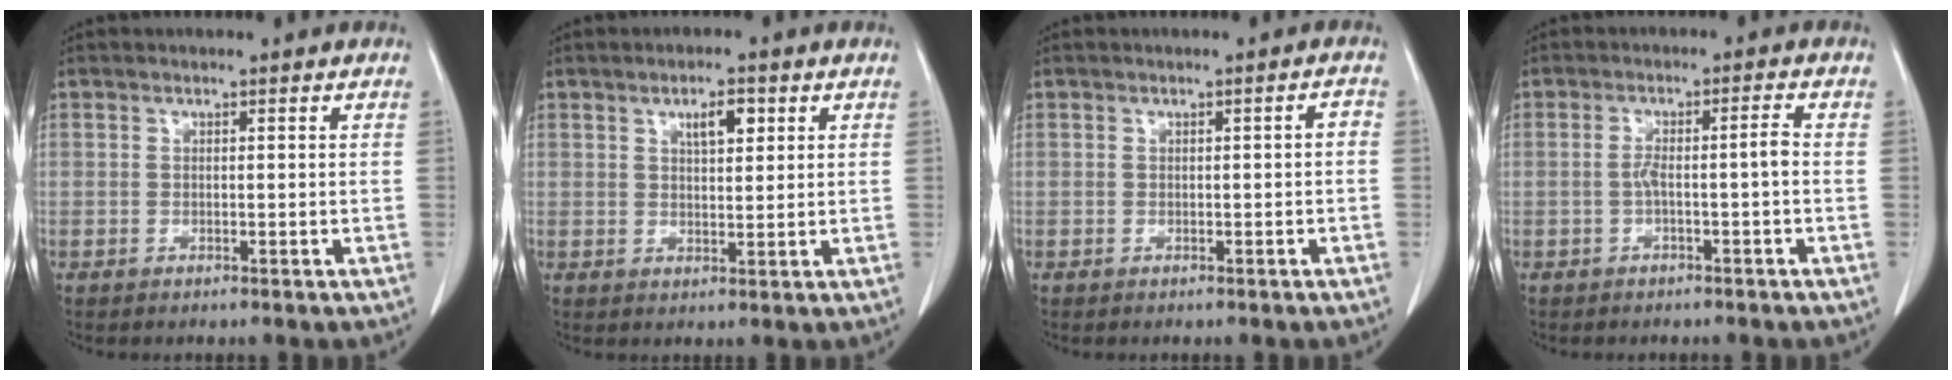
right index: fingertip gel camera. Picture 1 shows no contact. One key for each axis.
{"total": 3.8, "fx": 1.8, "fy": 1.3, "fz": 3.1, "tx": -0.049, "ty": -0.001, "tz": 0.030}
{"total": 1.1, "fx": -0.3, "fy": 0.3, "fz": 1.0, "tx": -0.009, "ty": 0.004, "tz": -0.003}
{"total": 3.4, "fx": -0.9, "fy": 0.0, "fz": 3.3, "tx": -0.057, "ty": 0.013, "tz": -0.012}